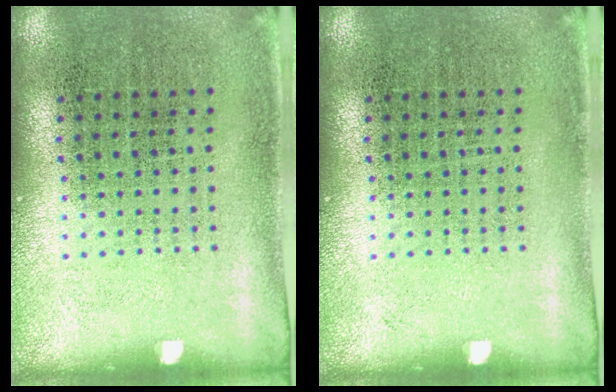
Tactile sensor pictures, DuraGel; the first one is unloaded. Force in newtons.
{"total": 0.0}